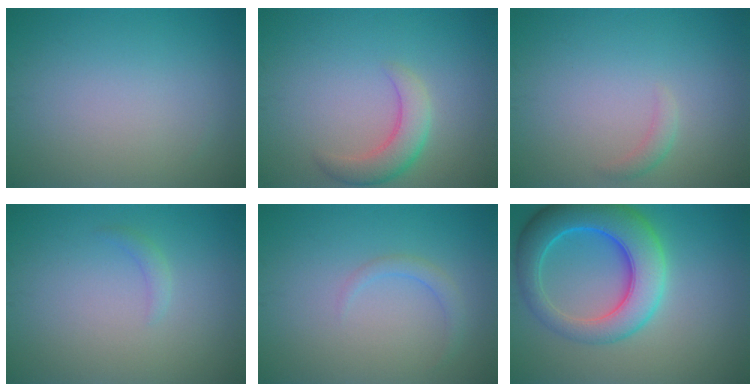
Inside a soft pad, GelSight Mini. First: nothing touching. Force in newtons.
{"total": 3.4, "press": 3.4, "slide": 0.2}
{"total": 1.1, "press": 1.1, "slide": 0.0}
{"total": 0.9, "press": 0.9, "slide": 0.1}
{"total": 1.3, "press": 1.3, "slide": 0.1}
{"total": 8.4, "press": 8.4, "slide": 0.4}